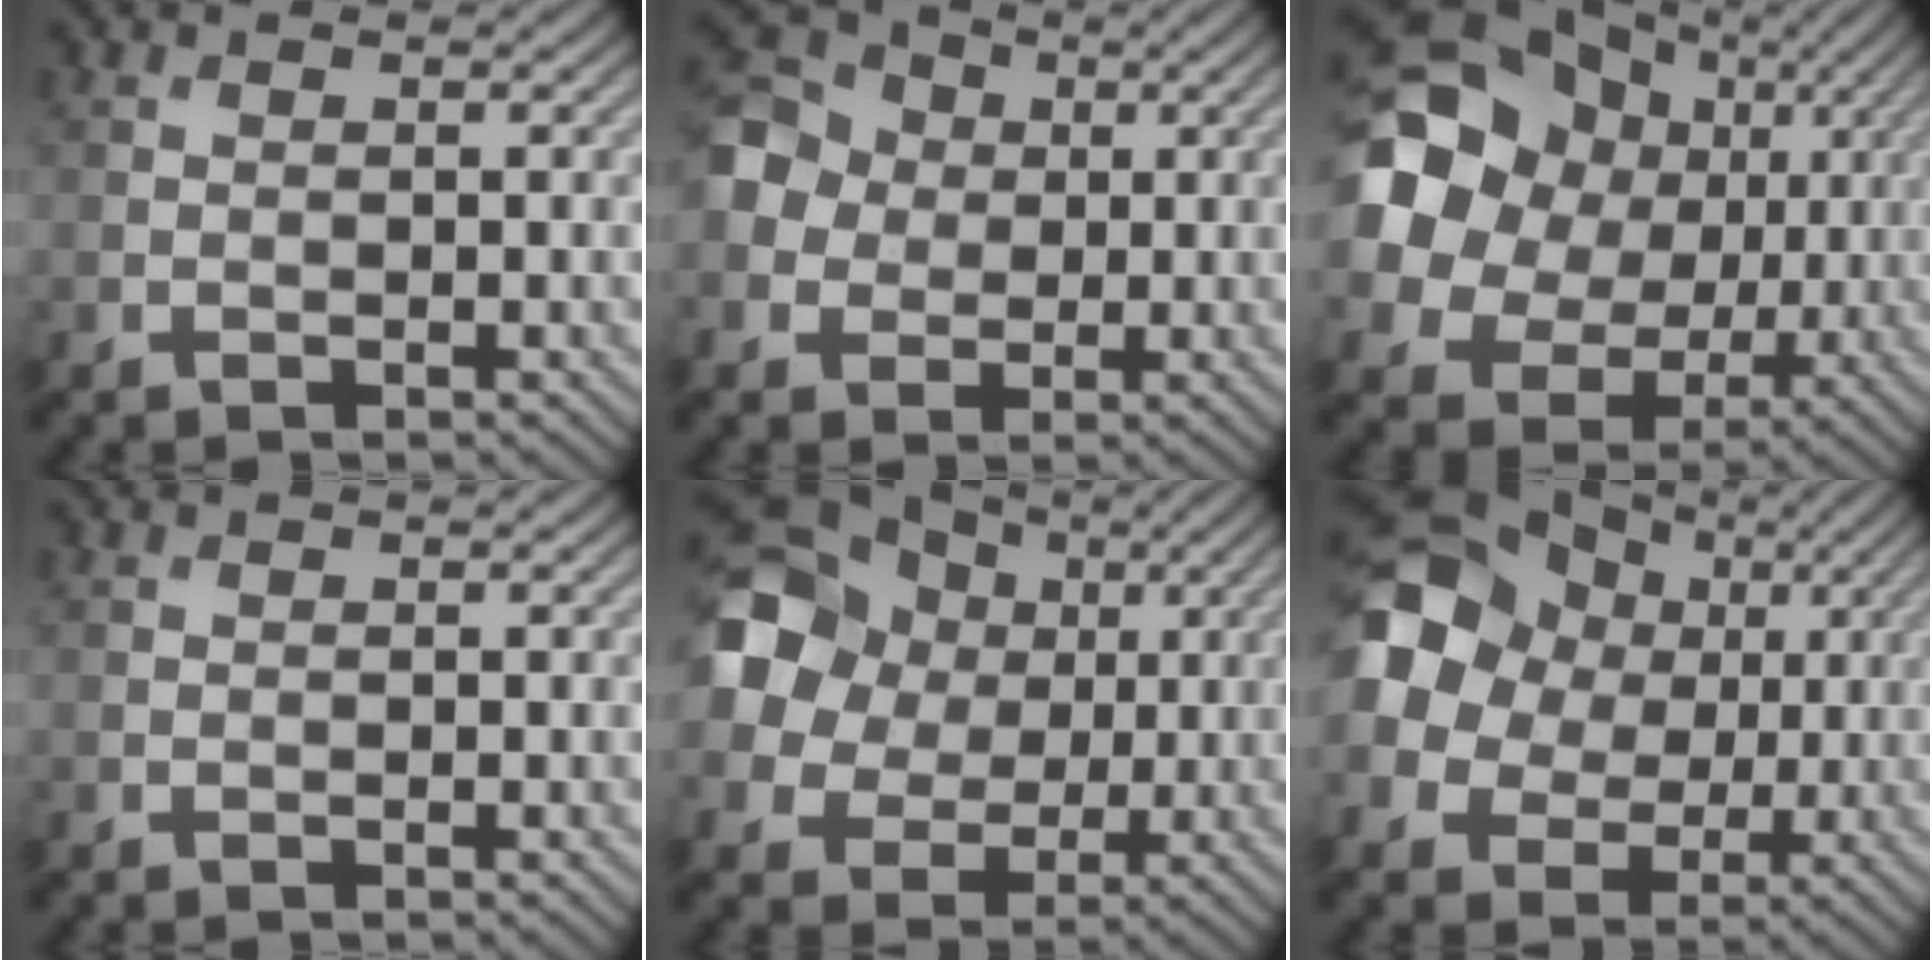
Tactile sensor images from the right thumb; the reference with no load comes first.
{"total": 7.9, "force": [0.3, 7.0, 3.7], "torque": [-0.110, 0.014, -0.011]}
{"total": 20.3, "force": [4.9, 17.5, 9.1], "torque": [-0.290, 0.026, 0.089]}
{"total": 0.0}
{"total": 17.1, "force": [3.7, 14.9, 7.4], "torque": [-0.237, 0.027, 0.047]}
{"total": 14.7, "force": [2.6, 12.6, 7.1], "torque": [-0.220, 0.012, 0.039]}